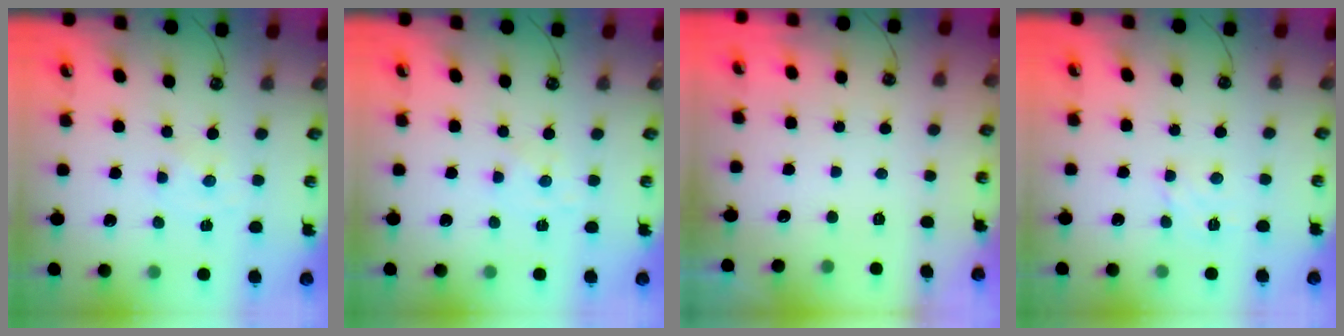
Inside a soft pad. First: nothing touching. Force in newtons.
{"total": 0.7, "press": 0.7, "slide": 0.2}
{"total": 0.0}
{"total": 2.3, "press": 2.3, "slide": 0.5}